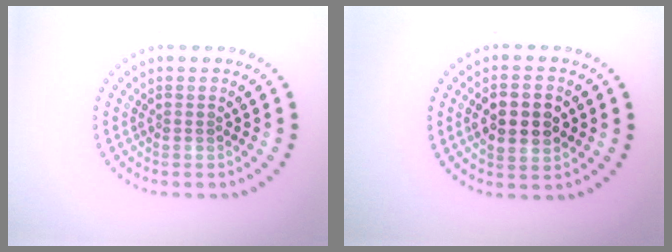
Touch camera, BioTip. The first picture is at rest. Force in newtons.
{"total": 5.0, "press": 5.0, "slide": 0.3}